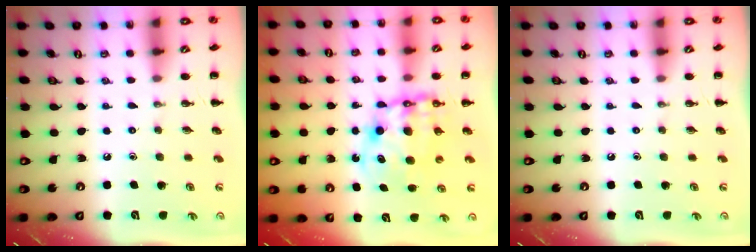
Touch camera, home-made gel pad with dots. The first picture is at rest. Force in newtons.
{"total": 10.5, "press": 10.1, "slide": 3.0}
{"total": 0.0}